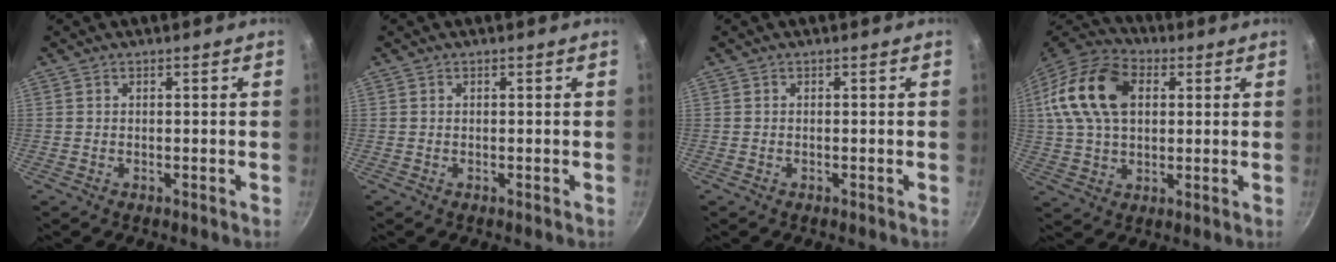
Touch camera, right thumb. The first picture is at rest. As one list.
[{"total": 0.0}, {"total": 0.0}, {"total": 18.3, "force": [4.2, 12.0, 13.1], "torque": [-0.240, 0.020, 0.064]}]